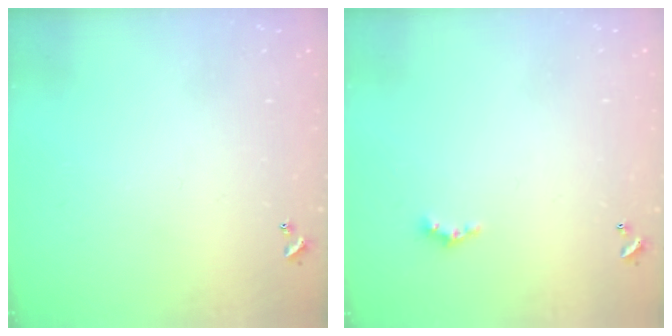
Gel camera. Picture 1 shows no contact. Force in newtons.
{"total": 2.3, "press": 2.3, "slide": 0.4}